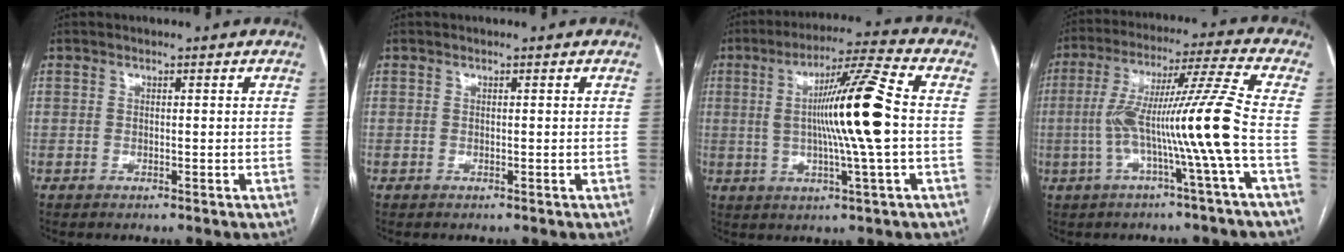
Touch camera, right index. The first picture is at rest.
{"total": 0.0}
{"total": 13.7, "force": [0.3, -0.7, 13.6], "torque": [-0.238, 0.004, 0.001]}
{"total": 13.8, "force": [-2.9, -2.5, 13.2], "torque": [-0.242, 0.015, -0.058]}